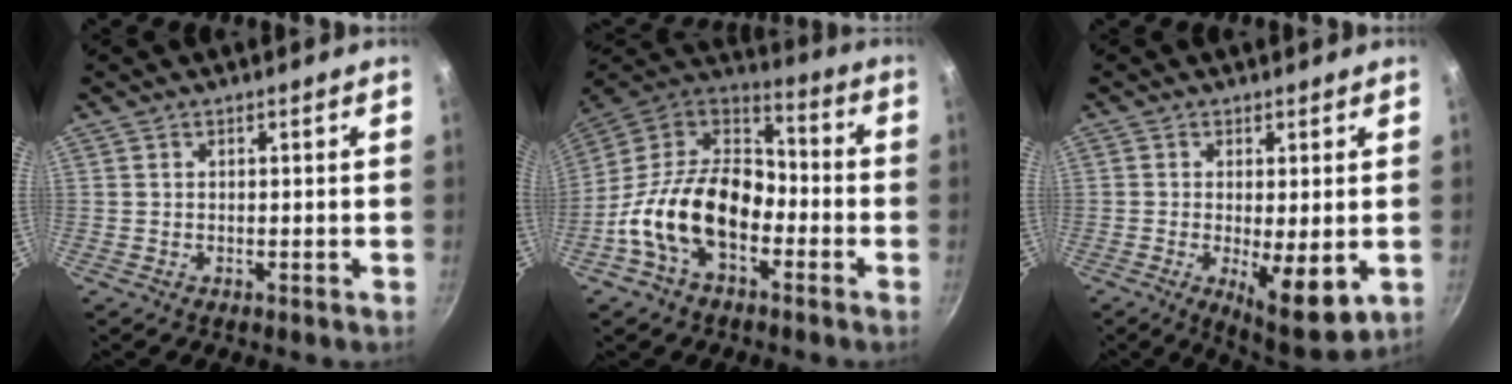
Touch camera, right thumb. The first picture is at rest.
{"total": 19.7, "force": [-6.1, 12.4, 14.1], "torque": [-0.219, 0.058, -0.132]}
{"total": 9.3, "force": [-1.6, 2.9, 8.7], "torque": [-0.126, -0.015, -0.011]}